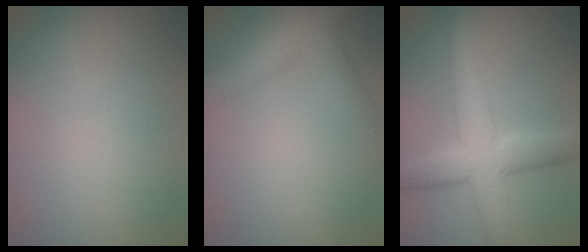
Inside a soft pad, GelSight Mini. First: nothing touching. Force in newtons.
{"total": 6.4, "press": 6.4, "slide": 0.4}
{"total": 6.2, "press": 6.2, "slide": 0.1}